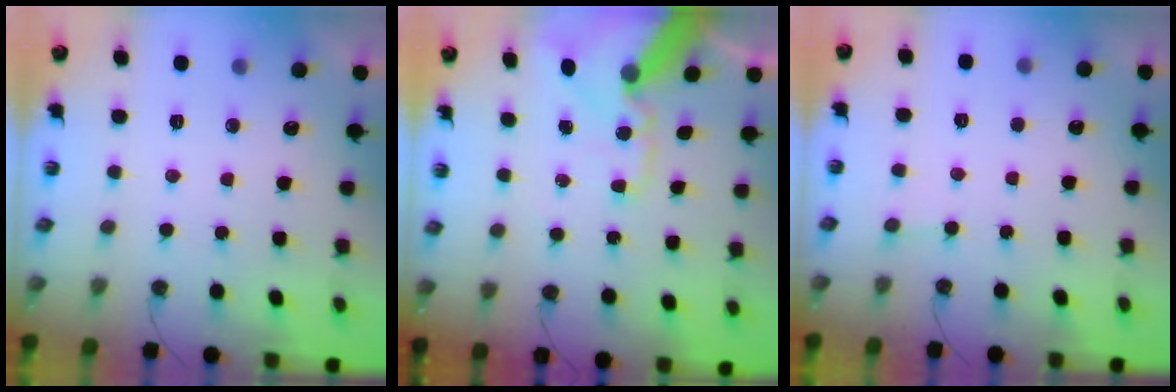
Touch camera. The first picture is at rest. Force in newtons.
{"total": 15.3, "press": 15.1, "slide": 2.4}
{"total": 1.7, "press": 1.7, "slide": 0.3}